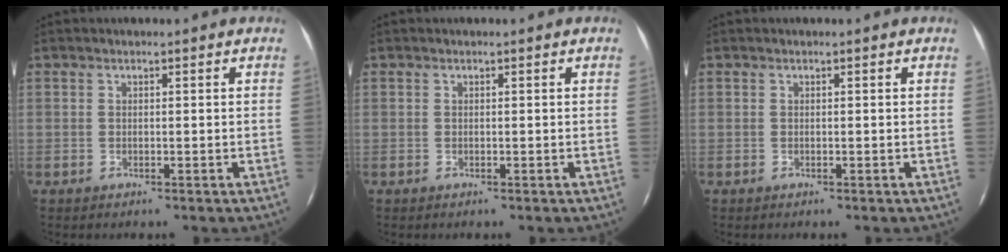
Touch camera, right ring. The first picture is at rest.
{"total": 0.0}
{"total": 0.0}